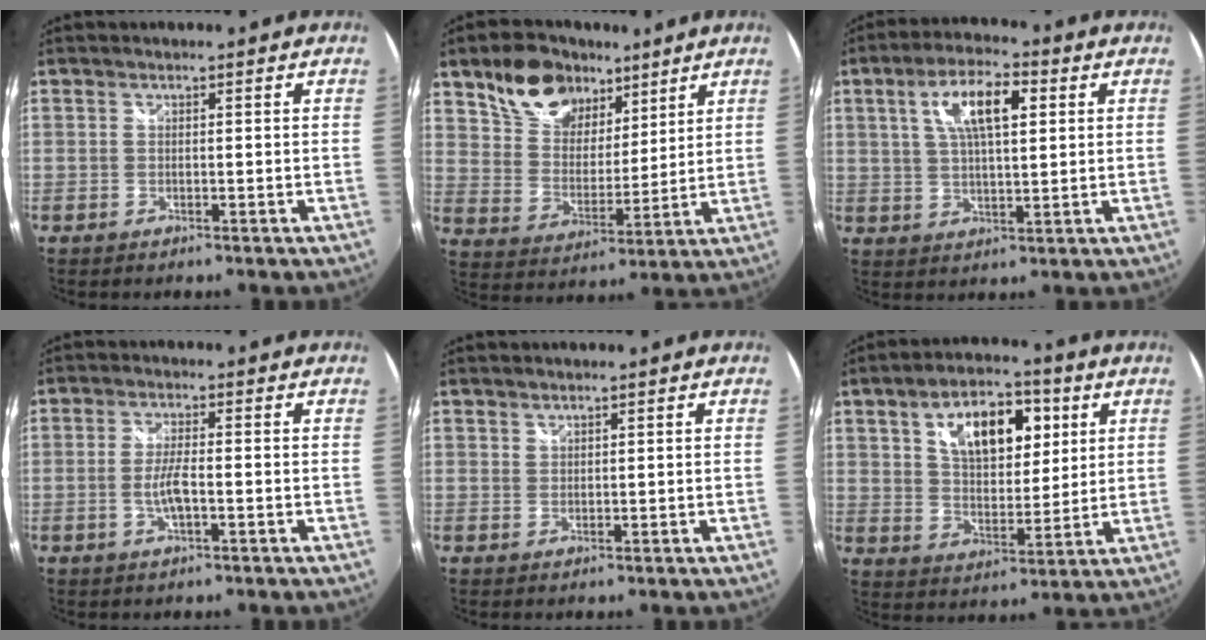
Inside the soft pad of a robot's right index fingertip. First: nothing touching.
{"total": 15.2, "force": [9.8, 9.1, 7.1], "torque": [-0.150, 0.039, 0.185]}
{"total": 10.1, "force": [3.4, 3.7, 8.8], "torque": [-0.158, 0.018, 0.059]}
{"total": 4.1, "force": [-1.2, 0.8, 3.9], "torque": [-0.078, -0.005, -0.021]}
{"total": 0.9, "force": [0.9, 0.4, 0.1], "torque": [0.001, 0.002, 0.016]}
{"total": 14.6, "force": [5.6, 7.9, 10.9], "torque": [-0.179, 0.023, 0.096]}